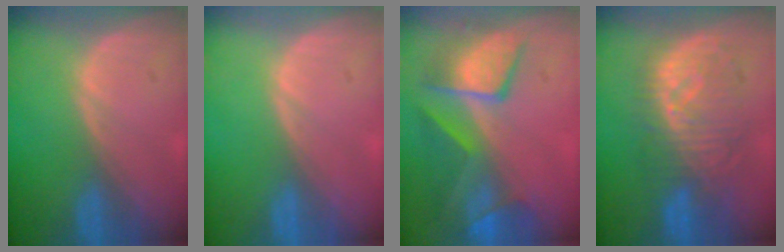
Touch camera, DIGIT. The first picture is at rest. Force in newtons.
{"total": 0.0}
{"total": 9.1, "press": 8.5, "slide": 3.2}
{"total": 9.2, "press": 8.9, "slide": 2.4}